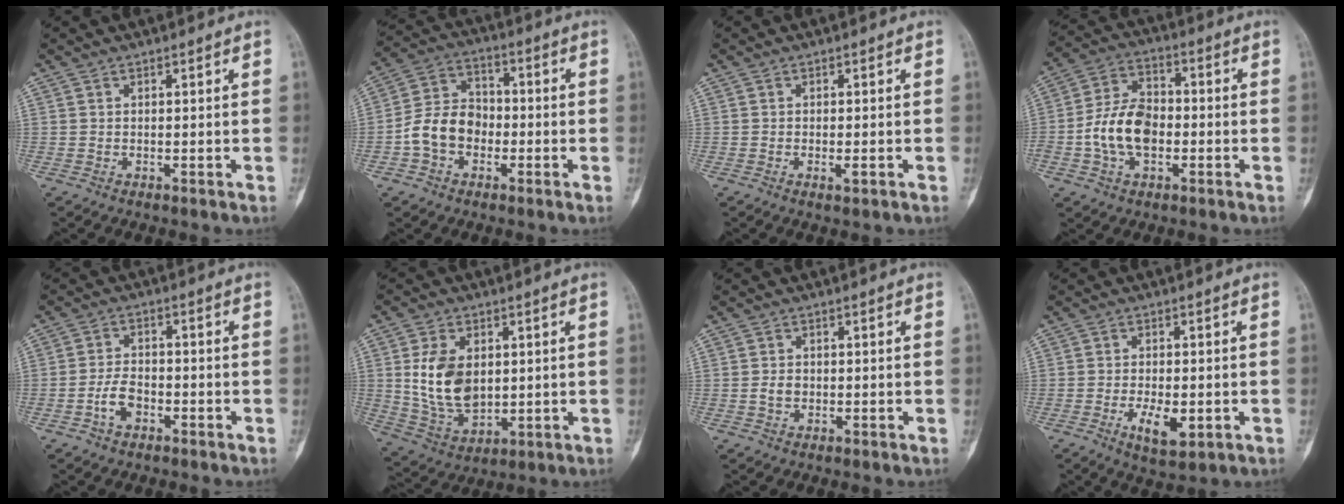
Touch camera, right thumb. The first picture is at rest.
{"total": 9.9, "force": [-2.6, 7.6, 5.8], "torque": [-0.093, 0.038, -0.060]}
{"total": 1.5, "force": [-0.5, 0.5, 1.3], "torque": [-0.023, -0.002, -0.008]}
{"total": 11.7, "force": [-2.2, 7.6, 8.7], "torque": [-0.151, 0.029, -0.049]}
{"total": 4.8, "force": [-2.3, 2.8, 3.0], "torque": [-0.054, 0.021, -0.046]}
{"total": 12.6, "force": [1.7, 8.4, 9.3], "torque": [-0.148, -0.013, 0.045]}
{"total": 2.0, "force": [-0.3, 1.5, 1.3], "torque": [-0.022, 0.005, -0.005]}
{"total": 6.7, "force": [-2.1, 3.0, 5.6], "torque": [-0.090, -0.004, -0.028]}